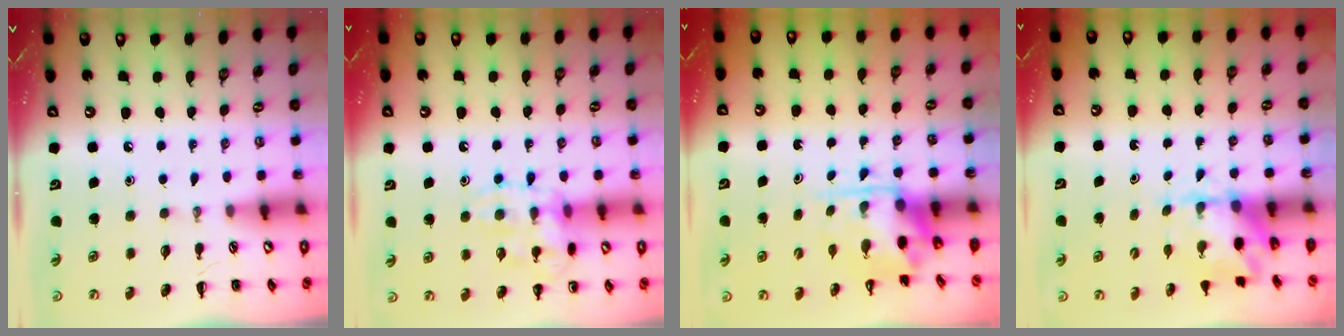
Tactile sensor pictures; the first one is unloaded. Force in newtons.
{"total": 13.5, "press": 13.5, "slide": 0.9}
{"total": 3.4, "press": 3.3, "slide": 0.6}
{"total": 3.7, "press": 3.5, "slide": 1.1}